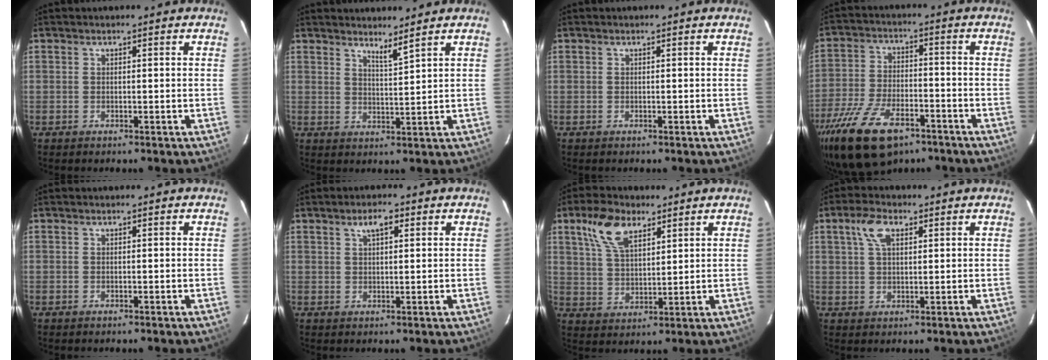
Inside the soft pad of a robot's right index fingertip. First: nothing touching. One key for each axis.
{"total": 3.0, "fx": 2.6, "fy": -0.4, "fz": 1.5, "tx": -0.028, "ty": -0.010, "tz": 0.040}
{"total": 0.0}
{"total": 17.7, "fx": -11.4, "fy": 8.5, "fz": 10.6, "tx": -0.236, "ty": -0.030, "tz": -0.201}
{"total": 0.0}
{"total": 3.3, "fx": 1.7, "fy": 1.3, "fz": 2.5, "tx": -0.044, "ty": 0.010, "tz": 0.029}
{"total": 9.3, "fx": 5.3, "fy": 4.5, "fz": 6.1, "tx": -0.123, "ty": 0.020, "tz": 0.106}
{"total": 5.4, "fx": 2.4, "fy": 2.8, "fz": 4.0, "tx": -0.078, "ty": 0.015, "tz": 0.046}